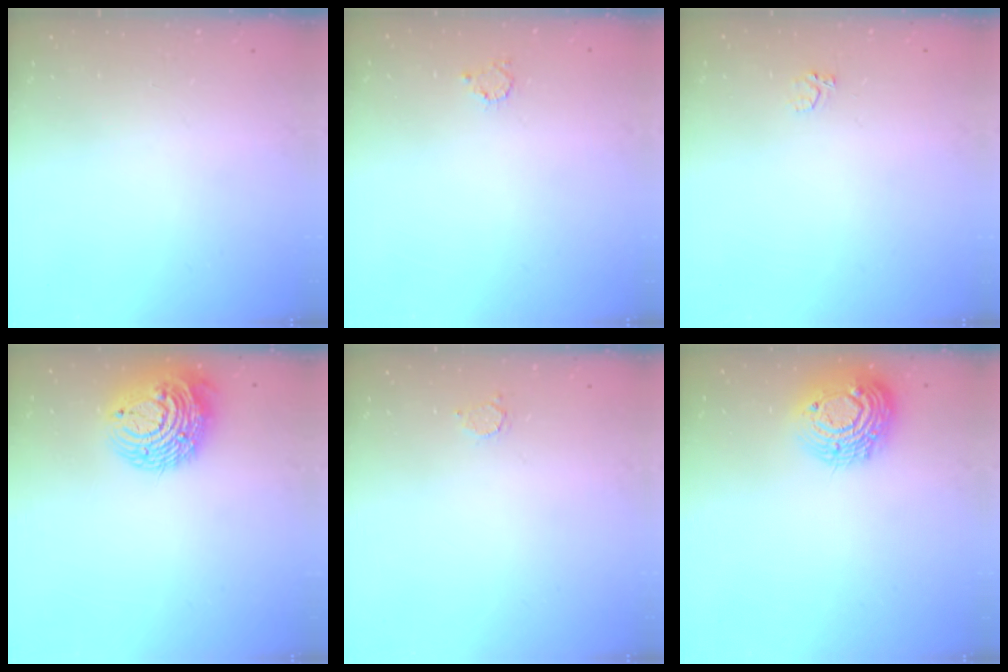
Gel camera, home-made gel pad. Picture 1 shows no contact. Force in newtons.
{"total": 2.4, "press": 2.4, "slide": 0.4}
{"total": 2.4, "press": 2.3, "slide": 0.5}
{"total": 12.6, "press": 12.5, "slide": 1.7}
{"total": 2.2, "press": 2.2, "slide": 0.2}
{"total": 14.1, "press": 14.1, "slide": 0.9}